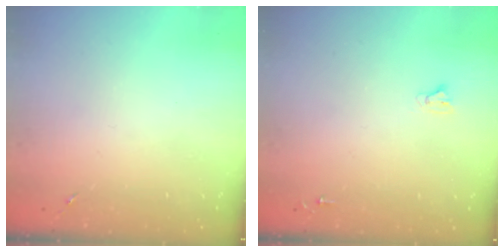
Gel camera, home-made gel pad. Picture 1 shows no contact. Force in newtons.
{"total": 2.0, "press": 2.0, "slide": 0.2}